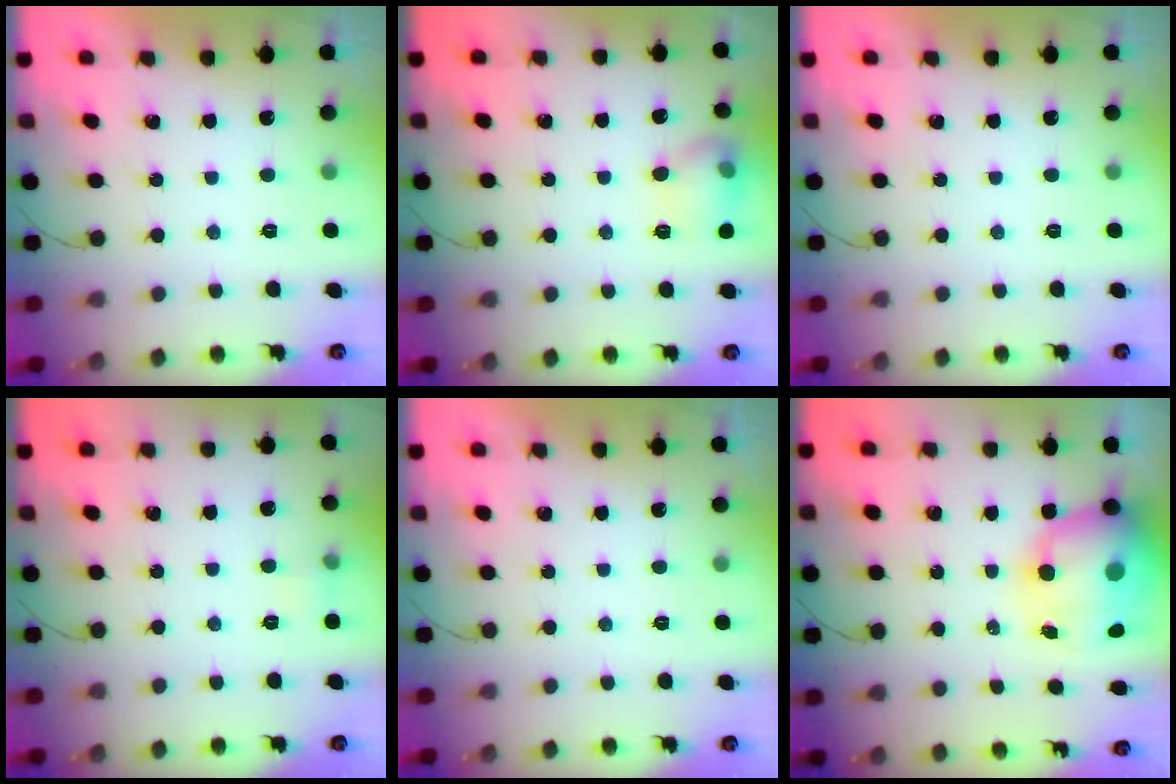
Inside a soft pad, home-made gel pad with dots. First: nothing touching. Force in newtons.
{"total": 10.7, "press": 10.7, "slide": 0.8}
{"total": 0.0}
{"total": 3.7, "press": 3.3, "slide": 1.5}
{"total": 0.0}
{"total": 15.4, "press": 14.9, "slide": 3.8}